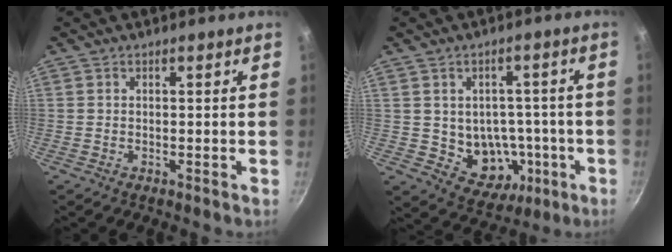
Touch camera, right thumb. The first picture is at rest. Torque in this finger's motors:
{"motor_torque": [-0.62, 0.39, 0.13, 0.59, 0.01]}